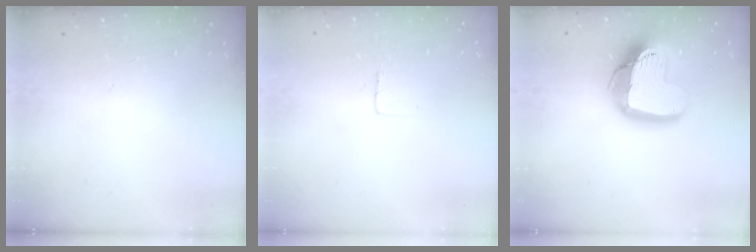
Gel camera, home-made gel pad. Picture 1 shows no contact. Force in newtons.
{"total": 2.3, "press": 2.3, "slide": 0.1}
{"total": 18.8, "press": 18.7, "slide": 1.8}